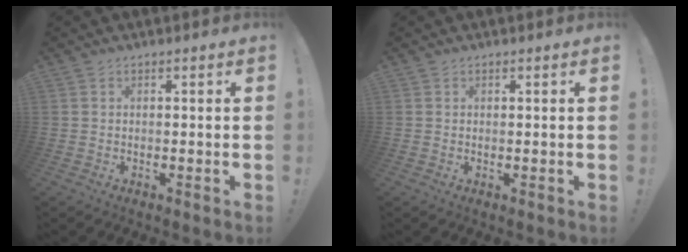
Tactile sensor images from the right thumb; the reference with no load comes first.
{"total": 0.0}